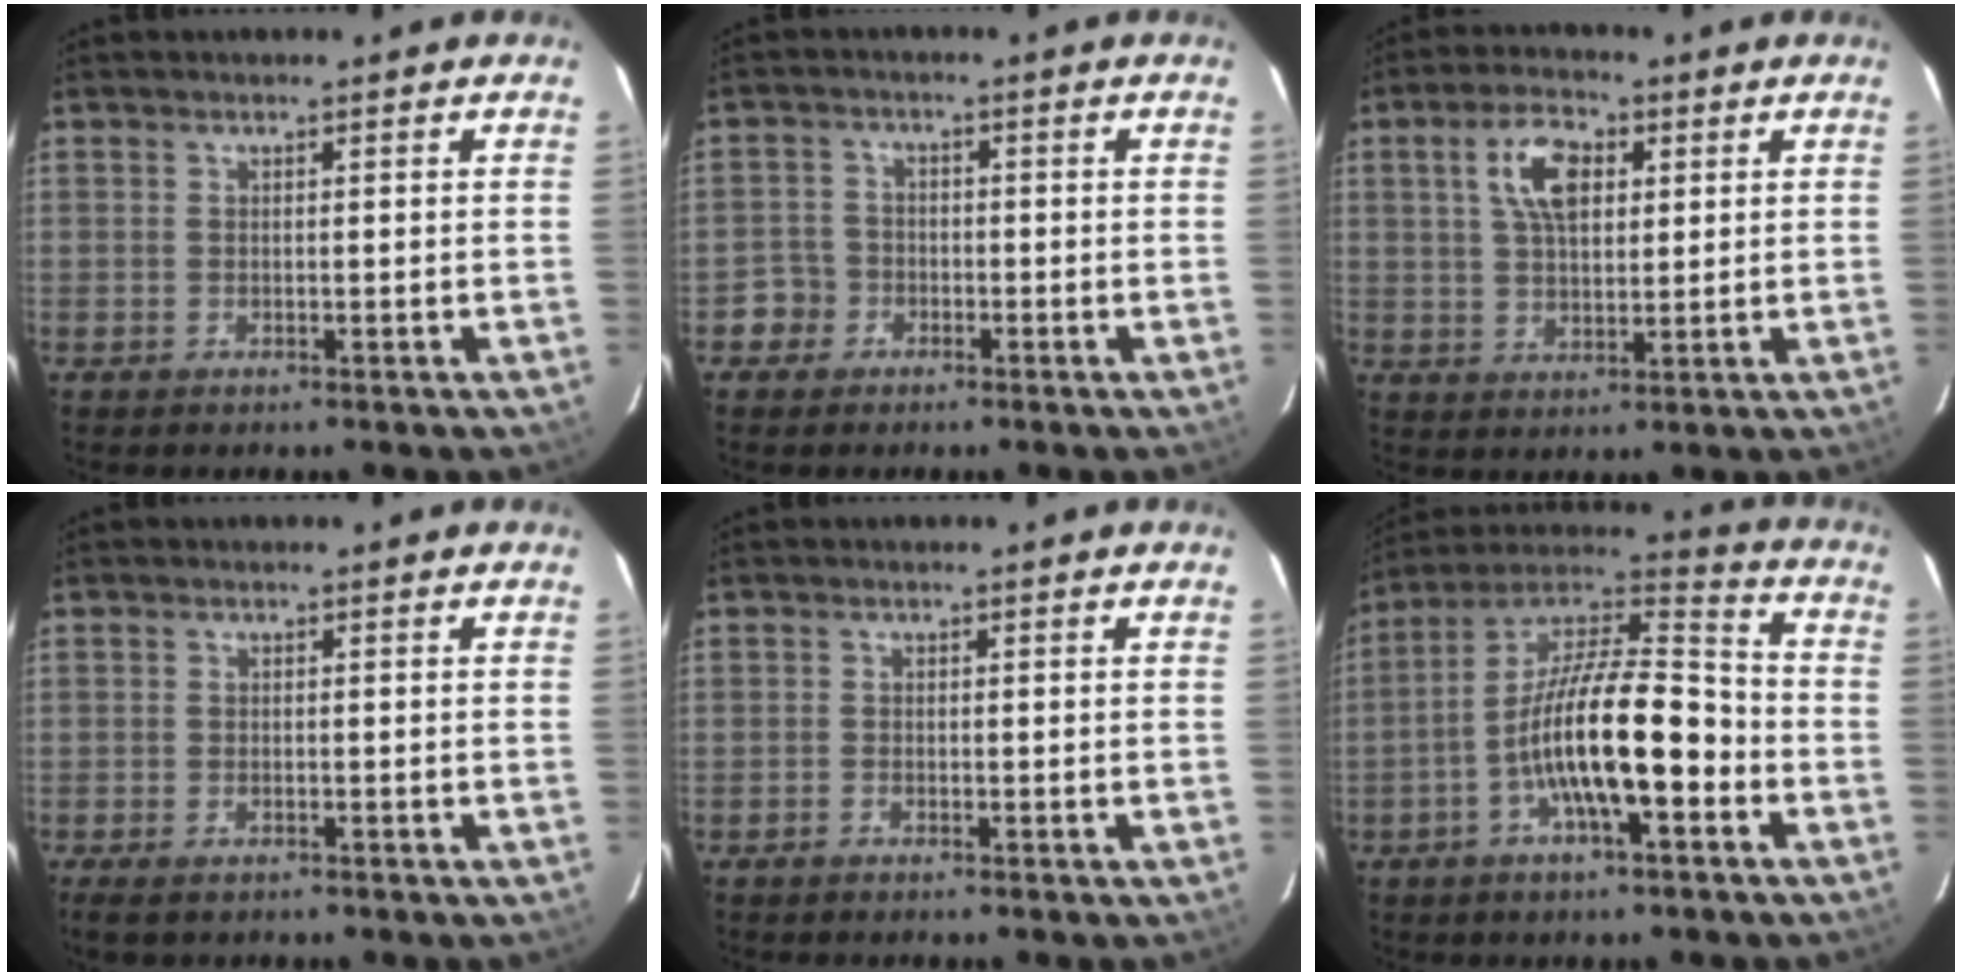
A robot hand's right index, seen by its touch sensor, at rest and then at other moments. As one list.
[{"total": 4.0, "force": [-2.0, 3.5, 0.0], "torque": [0.002, 0.021, -0.038]}, {"total": 8.4, "force": [2.8, 4.4, 6.6], "torque": [-0.123, 0.018, 0.051]}, {"total": 3.8, "force": [-2.7, 1.7, 2.0], "torque": [-0.051, -0.012, -0.049]}, {"total": 0.7, "force": [-0.7, 0.3, 0.0], "torque": [-0.003, 0.002, -0.014]}, {"total": 16.5, "force": [-5.6, 4.7, 14.8], "torque": [-0.270, 0.002, -0.109]}]